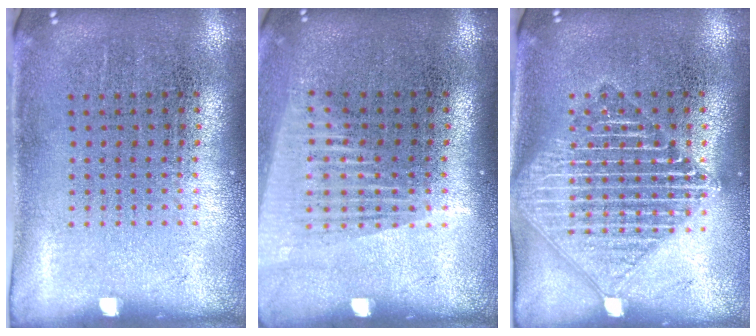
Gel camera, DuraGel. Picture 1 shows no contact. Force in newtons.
{"total": 1.4, "press": 1.2, "slide": 0.8}
{"total": 2.6, "press": 2.6, "slide": 0.3}